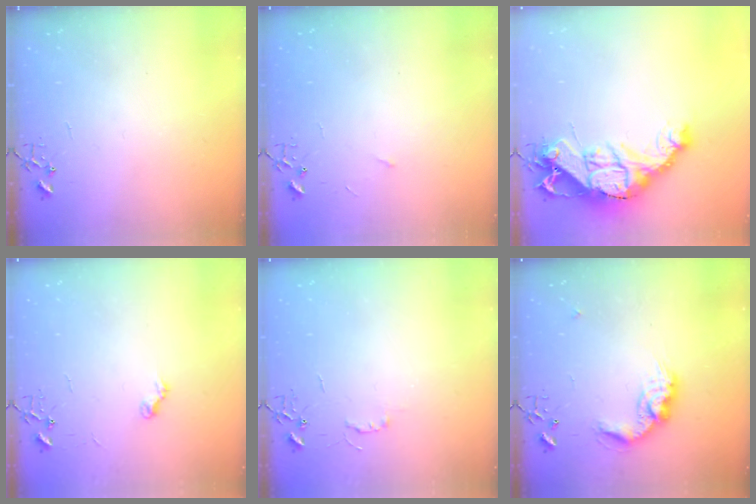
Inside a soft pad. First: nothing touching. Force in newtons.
{"total": 2.6, "press": 2.6, "slide": 0.4}
{"total": 19.8, "press": 19.7, "slide": 1.9}
{"total": 5.4, "press": 5.4, "slide": 0.6}
{"total": 4.2, "press": 4.2, "slide": 0.6}
{"total": 13.9, "press": 13.9, "slide": 0.3}